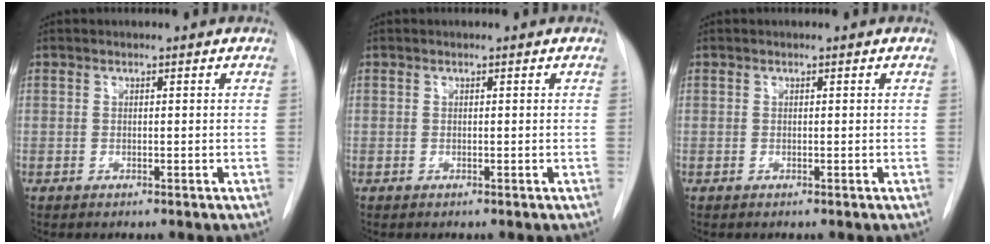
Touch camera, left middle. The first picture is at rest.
{"total": 0.0}
{"total": 0.0}